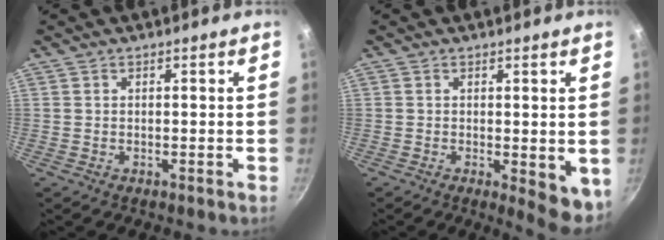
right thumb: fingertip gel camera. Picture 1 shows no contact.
{"total": 6.2, "force": [-0.6, 2.5, 5.7], "torque": [-0.058, -0.005, -0.002]}